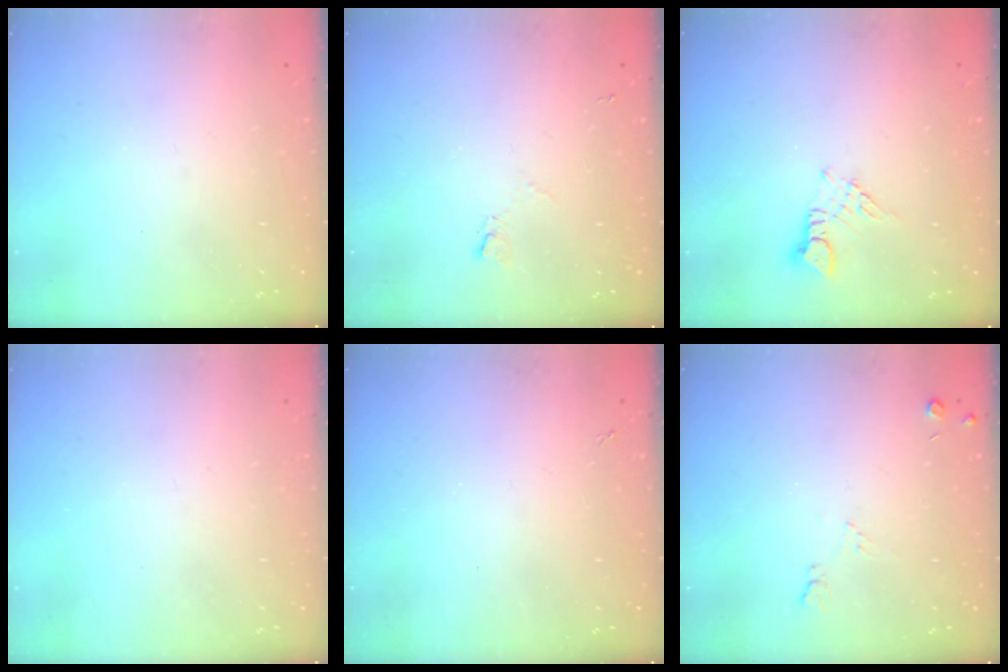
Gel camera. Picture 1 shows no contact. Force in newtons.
{"total": 4.2, "press": 4.1, "slide": 0.7}
{"total": 3.1, "press": 3.1, "slide": 0.4}
{"total": 0.0}
{"total": 1.3, "press": 1.3, "slide": 0.3}
{"total": 4.1, "press": 4.0, "slide": 0.7}